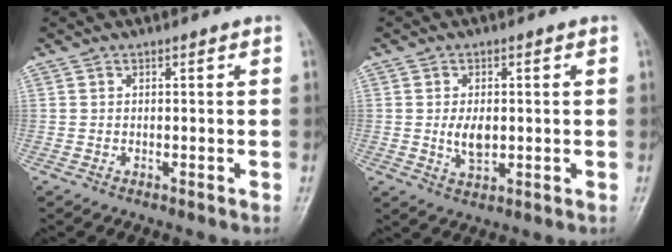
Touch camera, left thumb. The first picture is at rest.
{"total": 4.6, "force": [0.0, 2.8, 3.7], "torque": [-0.062, -0.007, 0.005]}